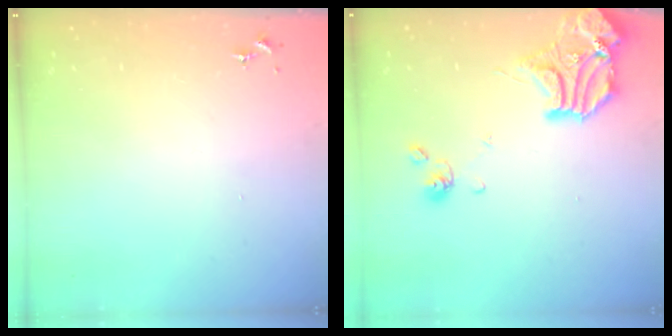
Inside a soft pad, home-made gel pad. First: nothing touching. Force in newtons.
{"total": 16.0, "press": 15.8, "slide": 2.5}